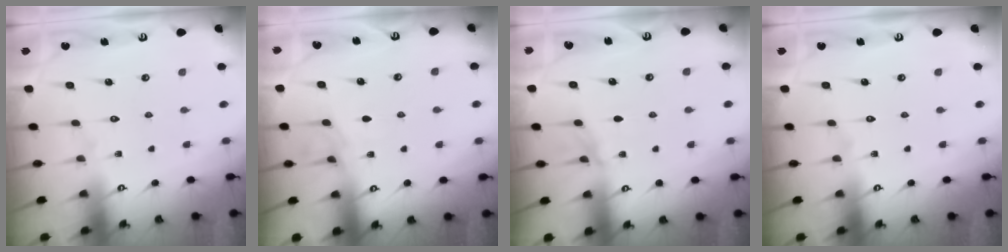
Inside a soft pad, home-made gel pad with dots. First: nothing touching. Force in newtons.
{"total": 4.3, "press": 4.2, "slide": 0.6}
{"total": 3.6, "press": 3.6, "slide": 0.5}
{"total": 0.0}